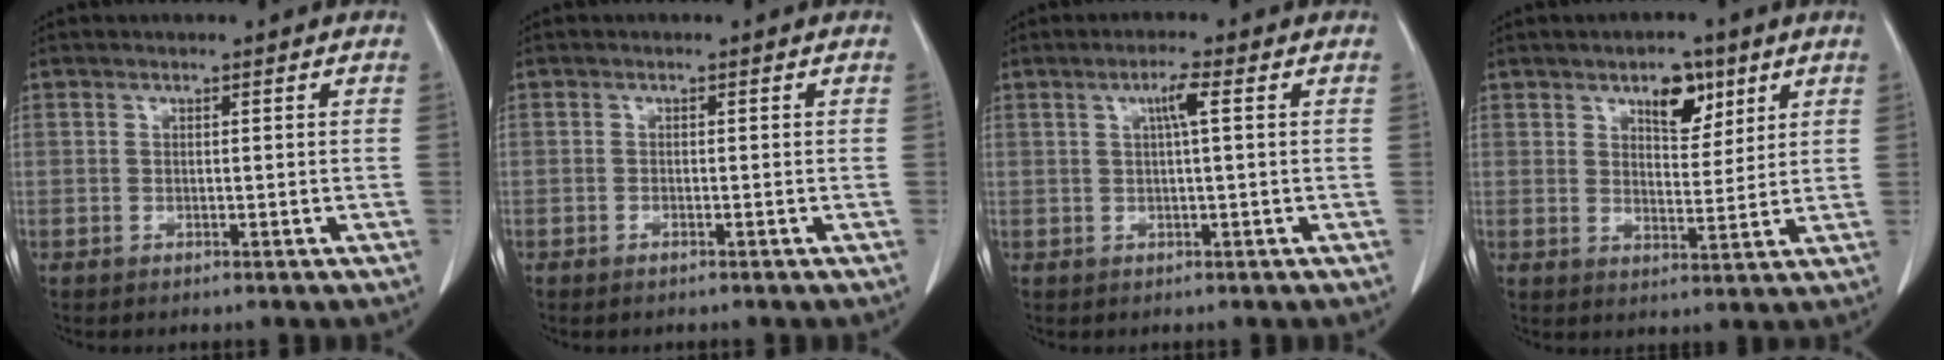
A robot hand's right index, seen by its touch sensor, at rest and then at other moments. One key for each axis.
{"total": 0.7, "fx": -0.6, "fy": 0.2, "fz": 0.4, "tx": -0.013, "ty": -0.001, "tz": -0.007}
{"total": 2.8, "fx": 0.8, "fy": -0.2, "fz": 2.7, "tx": -0.052, "ty": 0.004, "tz": 0.014}
{"total": 6.3, "fx": 3.7, "fy": 3.0, "fz": 4.1, "tx": -0.060, "ty": 0.003, "tz": 0.059}